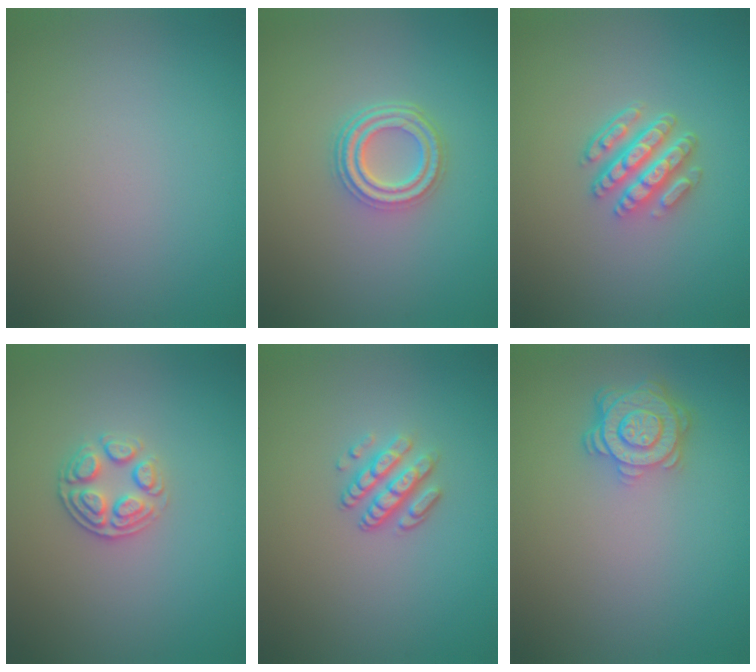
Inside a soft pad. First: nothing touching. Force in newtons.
{"total": 3.8, "press": 3.0, "slide": 2.4}
{"total": 4.7, "press": 3.5, "slide": 3.1}
{"total": 2.6, "press": 2.5, "slide": 0.9}
{"total": 3.1, "press": 2.3, "slide": 2.0}
{"total": 4.2, "press": 3.4, "slide": 2.5}